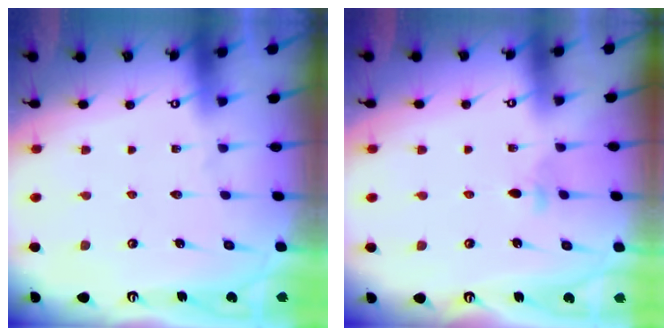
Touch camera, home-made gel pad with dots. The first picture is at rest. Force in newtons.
{"total": 3.1, "press": 3.1, "slide": 0.6}